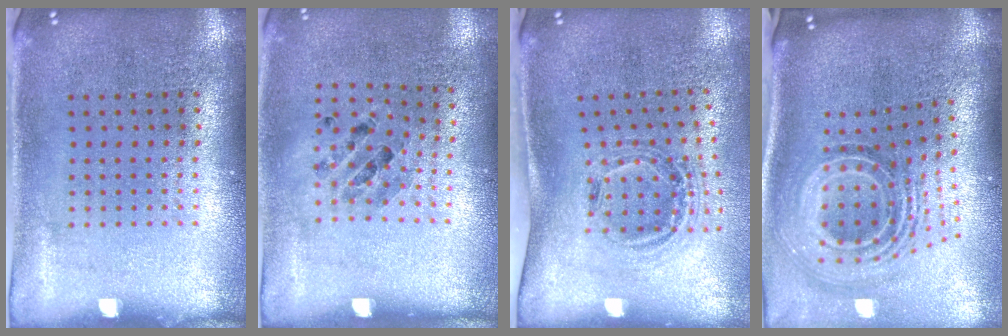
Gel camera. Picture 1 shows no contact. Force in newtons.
{"total": 0.8, "press": 0.8, "slide": 0.2}
{"total": 1.2, "press": 1.0, "slide": 0.5}
{"total": 2.3, "press": 1.5, "slide": 1.7}